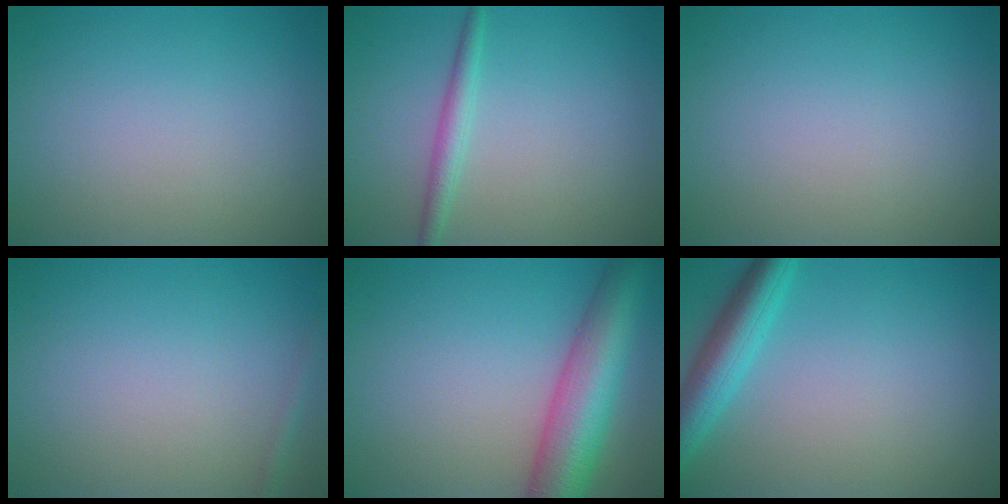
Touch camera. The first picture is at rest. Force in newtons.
{"total": 1.9, "press": 1.9, "slide": 0.1}
{"total": 0.0}
{"total": 0.7, "press": 0.7, "slide": 0.0}
{"total": 8.8, "press": 8.8, "slide": 0.2}
{"total": 4.4, "press": 4.4, "slide": 0.3}